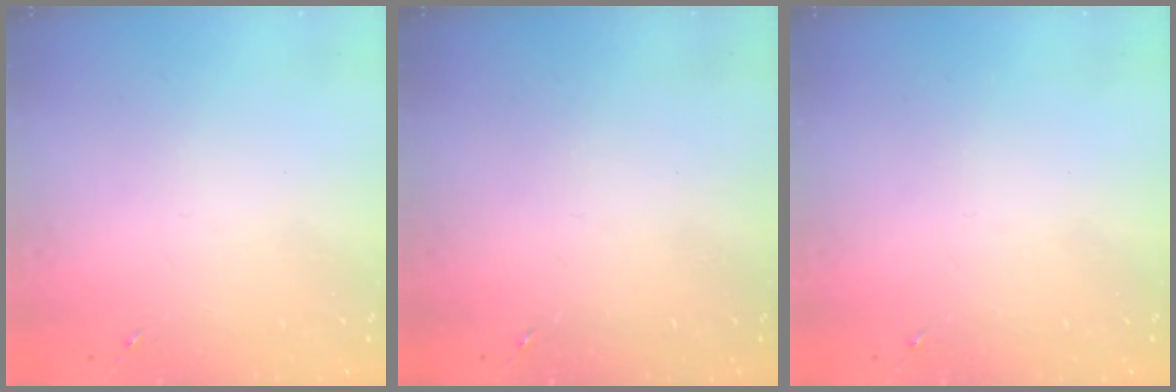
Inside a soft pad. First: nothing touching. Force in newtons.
{"total": 0.0}
{"total": 0.0}